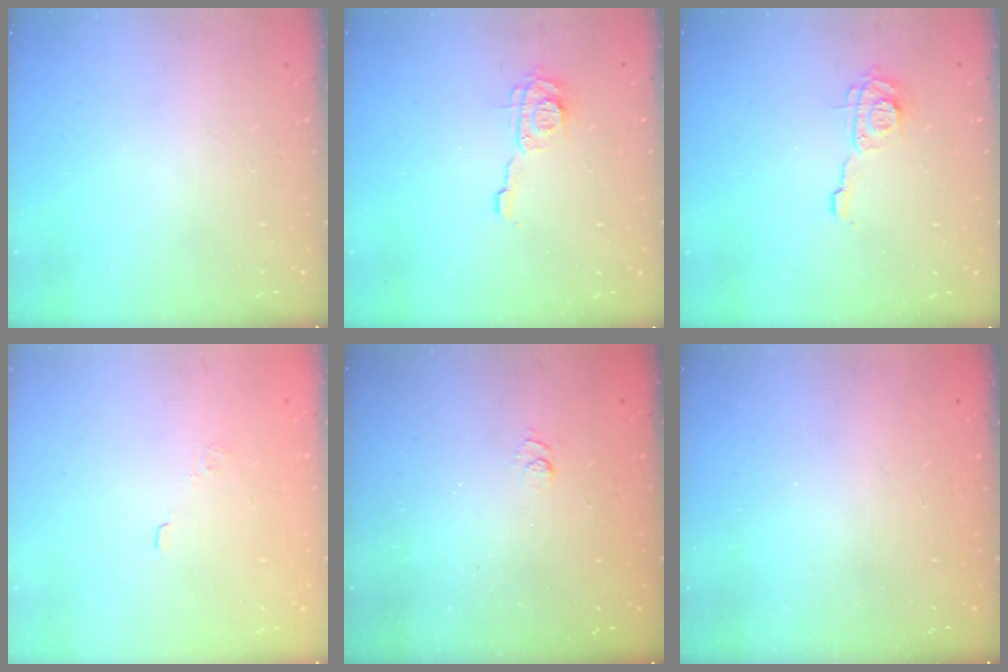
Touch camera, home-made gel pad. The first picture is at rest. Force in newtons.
{"total": 8.3, "press": 8.2, "slide": 0.6}
{"total": 8.3, "press": 8.2, "slide": 0.6}
{"total": 1.5, "press": 0.9, "slide": 1.3}
{"total": 2.4, "press": 1.9, "slide": 1.4}
{"total": 2.3, "press": 2.2, "slide": 0.7}